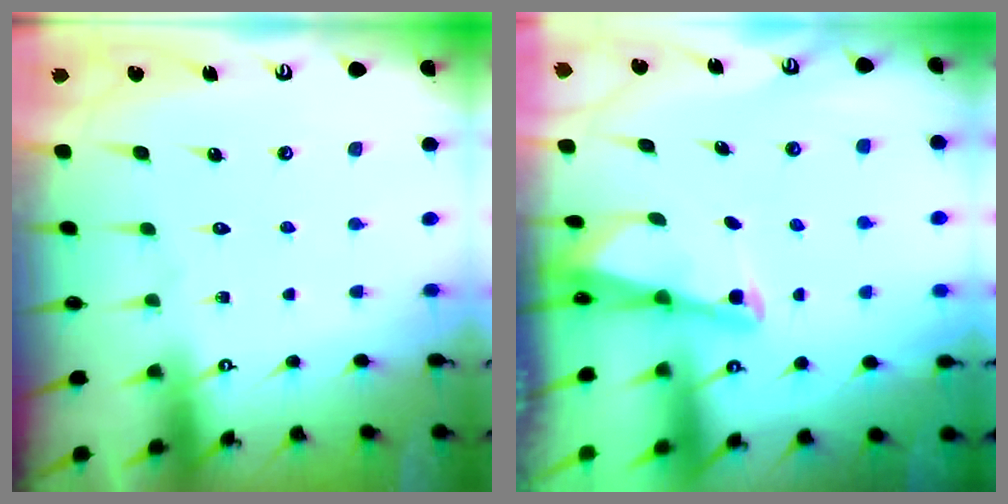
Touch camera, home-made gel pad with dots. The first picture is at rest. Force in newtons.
{"total": 2.0, "press": 2.0, "slide": 0.3}